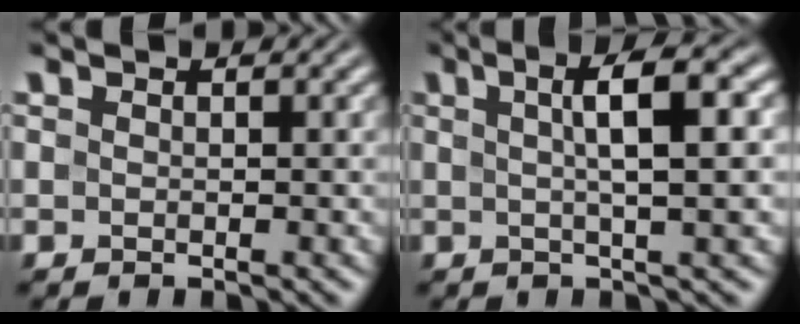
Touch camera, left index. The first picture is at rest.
{"total": 6.2, "force": [1.2, 1.4, 5.9], "torque": [-0.073, 0.017, 0.012]}